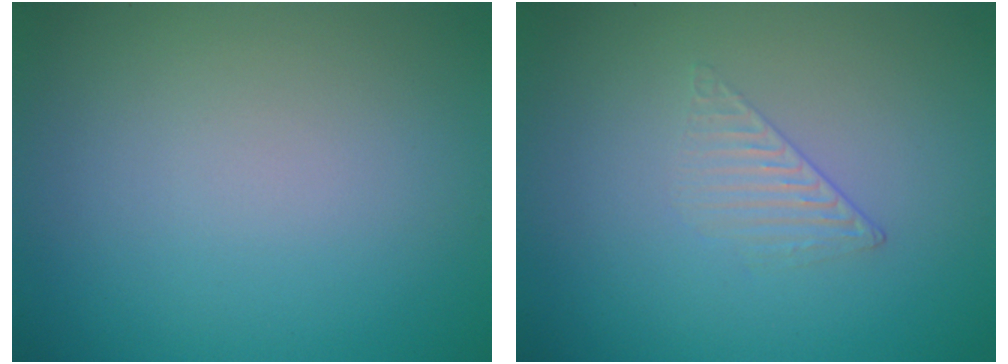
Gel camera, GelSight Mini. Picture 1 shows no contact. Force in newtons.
{"total": 1.4, "press": 0.3, "slide": 1.4}